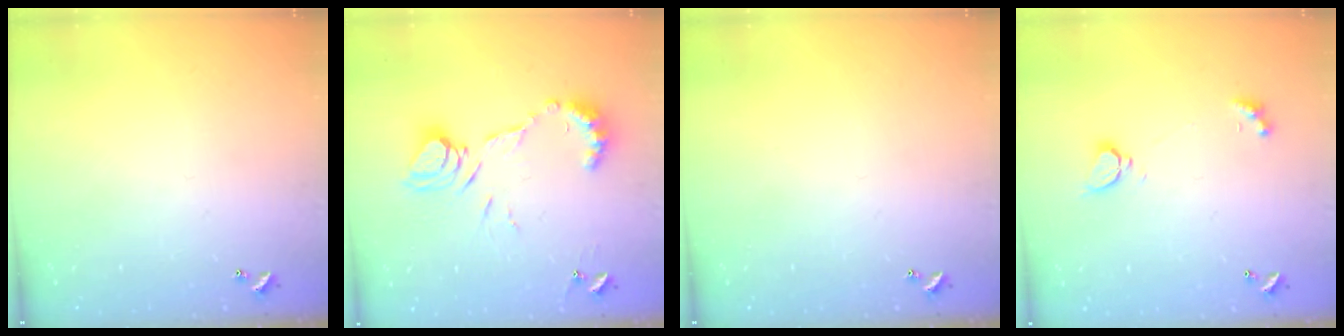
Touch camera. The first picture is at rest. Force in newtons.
{"total": 12.0, "press": 12.0, "slide": 1.4}
{"total": 0.0}
{"total": 2.2, "press": 2.2, "slide": 0.3}